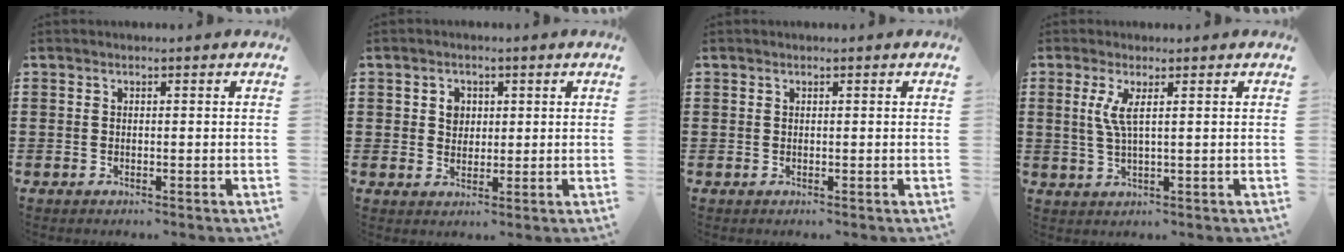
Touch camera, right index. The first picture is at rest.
{"total": 2.6, "force": [0.7, 2.2, 1.2], "torque": [-0.031, 0.010, 0.011]}
{"total": 0.0}
{"total": 3.8, "force": [1.1, 0.4, 3.6], "torque": [-0.083, -0.005, 0.015]}